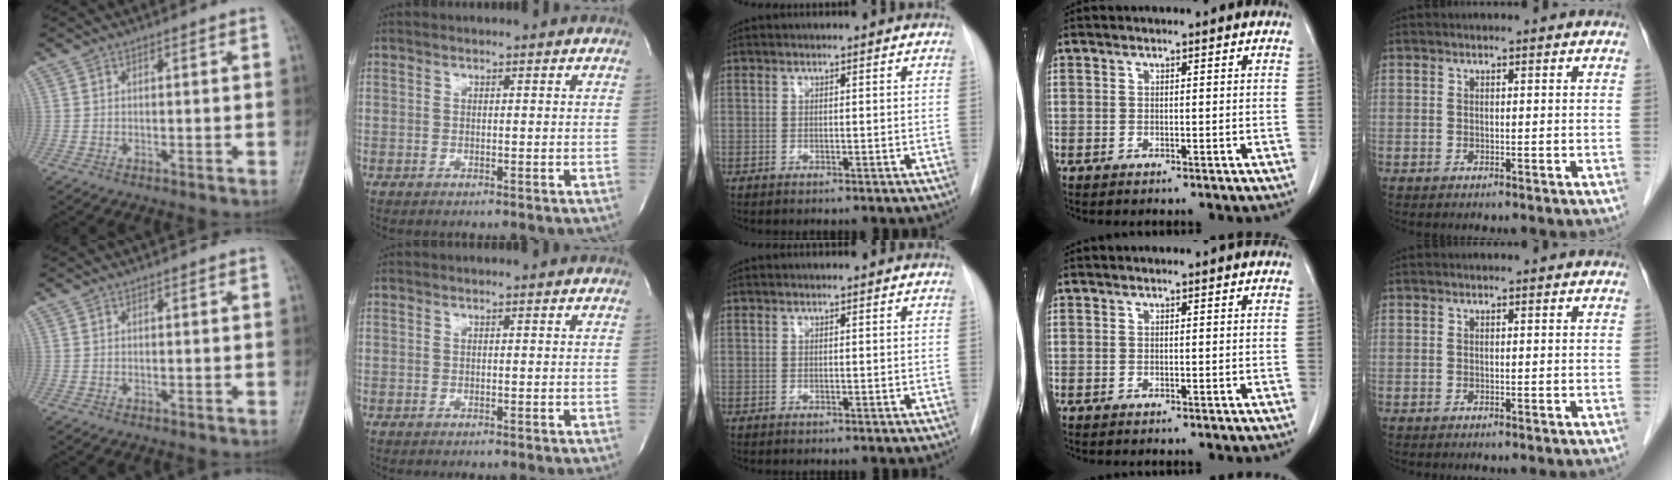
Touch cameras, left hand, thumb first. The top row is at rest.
{}